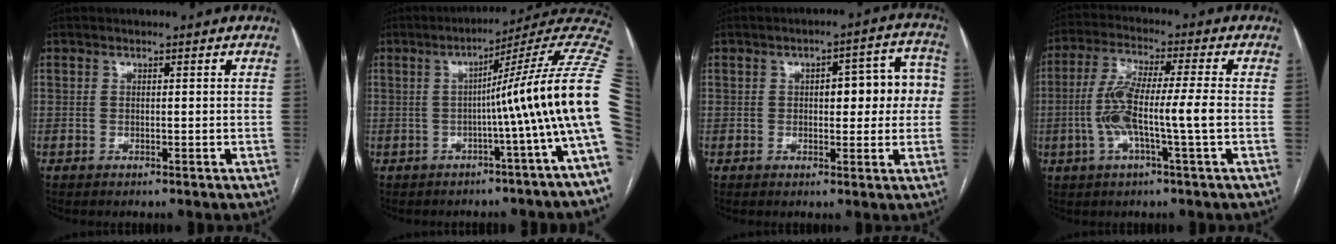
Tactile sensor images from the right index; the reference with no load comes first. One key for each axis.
{"total": 15.2, "fx": -1.1, "fy": -2.5, "fz": 14.9, "tx": -0.170, "ty": 0.025, "tz": -0.030}
{"total": 8.4, "fx": 0.9, "fy": 1.8, "fz": 8.1, "tx": -0.106, "ty": 0.023, "tz": 0.011}
{"total": 9.7, "fx": -1.8, "fy": 0.1, "fz": 9.5, "tx": -0.193, "ty": 0.013, "tz": -0.039}